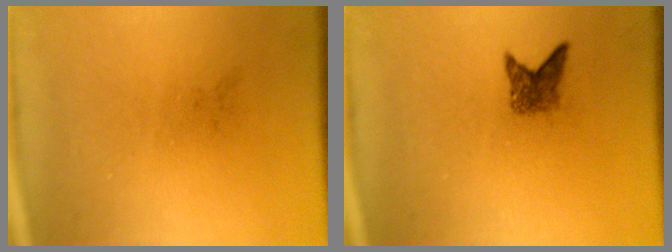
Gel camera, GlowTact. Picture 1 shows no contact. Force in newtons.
{"total": 2.1}